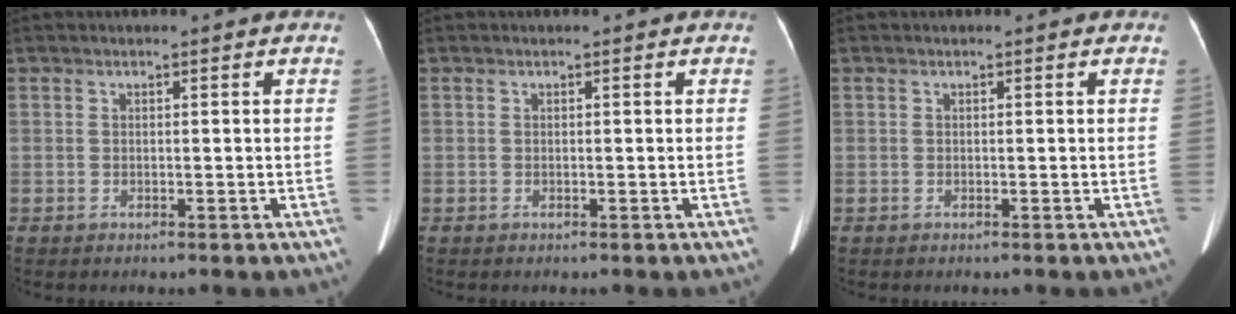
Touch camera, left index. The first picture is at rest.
{"total": 0.0}
{"total": 0.0}